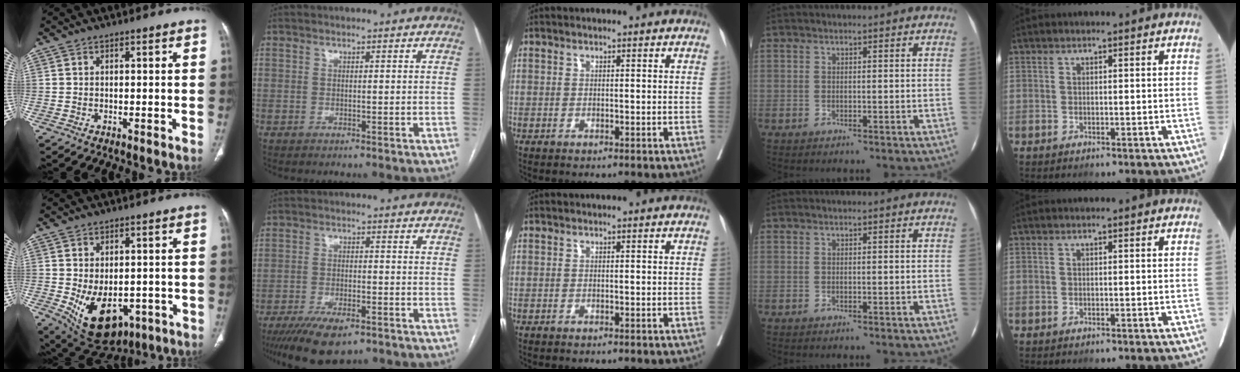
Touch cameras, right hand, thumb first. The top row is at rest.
{"thumb": {"total": 12.8, "force": [-3.8, 8.3, 9.0], "torque": [-0.122, -0.003, -0.032]}, "index": {"total": 9.9, "force": [-6.9, 3.3, 6.3], "torque": [-0.105, -0.014, -0.111]}}